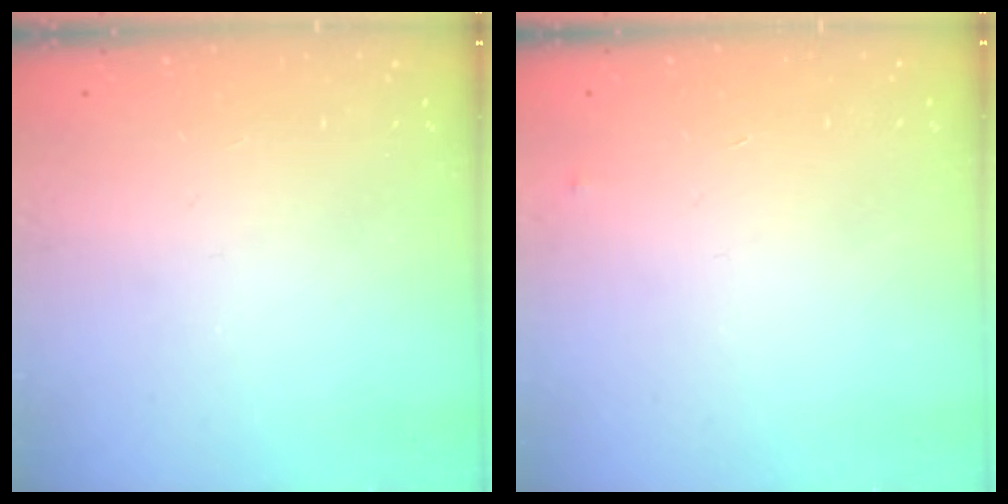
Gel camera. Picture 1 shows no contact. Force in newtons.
{"total": 2.5, "press": 2.5, "slide": 0.4}